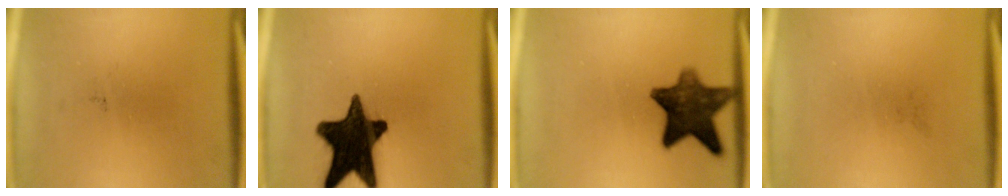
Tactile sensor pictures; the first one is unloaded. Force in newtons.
{"total": 17.4}
{"total": 11.0}
{"total": 0.0}